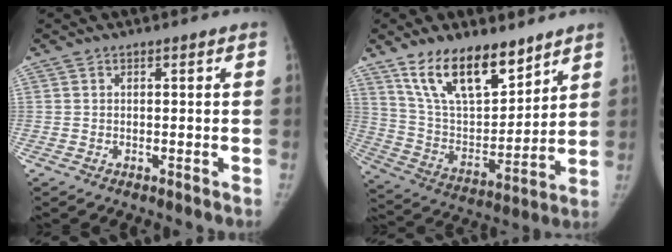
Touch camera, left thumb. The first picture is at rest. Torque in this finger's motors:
{"motor_torque": [0.36, 0.36, 1.33, -1.44, 0.16]}